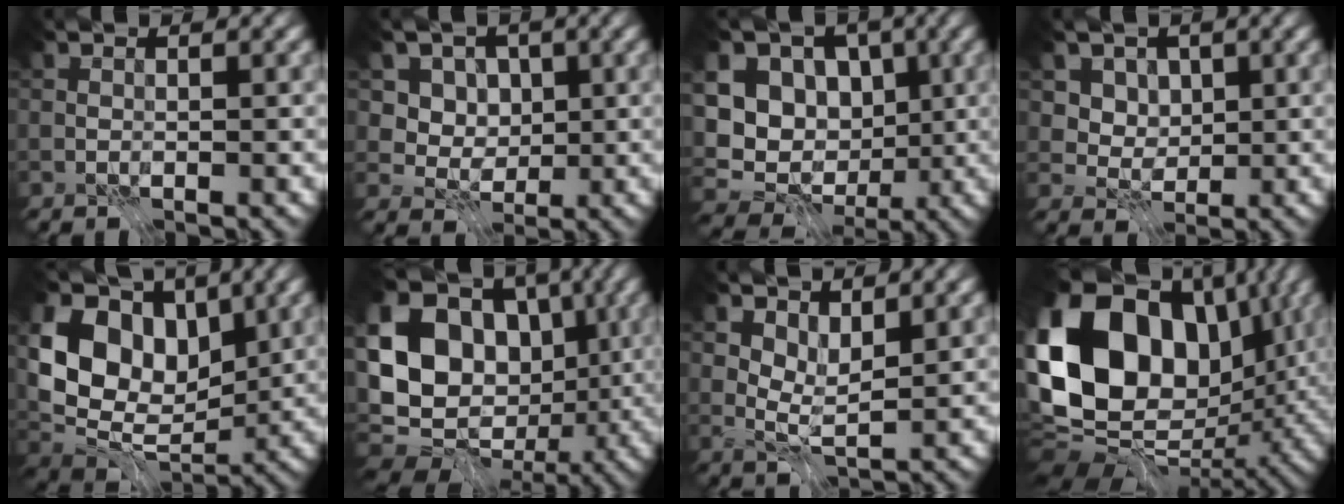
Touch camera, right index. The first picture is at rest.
{"total": 7.1, "force": [2.4, 5.9, 3.2], "torque": [-0.041, -0.004, 0.027]}
{"total": 10.4, "force": [1.1, 8.6, 5.8], "torque": [-0.075, 0.023, -0.006]}
{"total": 5.8, "force": [2.3, 4.7, 2.6], "torque": [-0.045, -0.008, 0.035]}
{"total": 10.7, "force": [2.5, 7.5, 7.2], "torque": [-0.136, 0.003, 0.032]}
{"total": 15.4, "force": [0.4, 11.6, 10.1], "torque": [-0.181, 0.013, 0.002]}
{"total": 2.1, "force": [1.2, 1.0, 1.4], "torque": [-0.030, -0.007, 0.022]}
{"total": 17.5, "force": [3.0, 12.4, 12.0], "torque": [-0.249, 0.028, 0.043]}